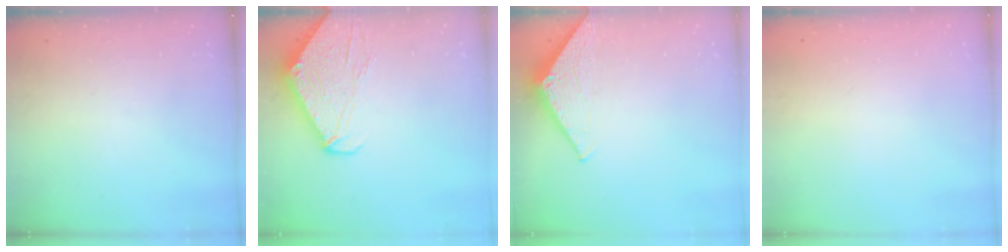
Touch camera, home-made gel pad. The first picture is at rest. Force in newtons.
{"total": 10.2, "press": 10.1, "slide": 1.3}
{"total": 3.1, "press": 3.1, "slide": 0.2}
{"total": 0.0}